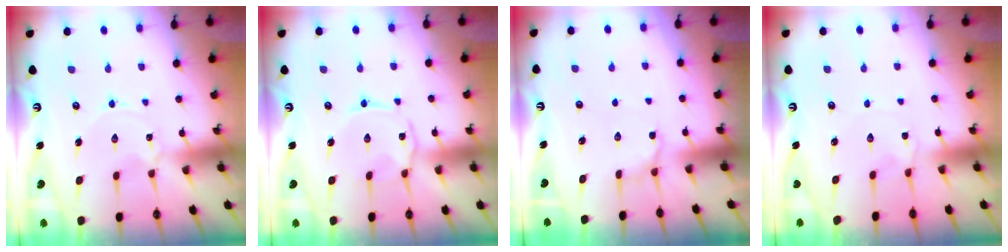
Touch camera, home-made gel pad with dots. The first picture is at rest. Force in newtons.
{"total": 2.1, "press": 2.0, "slide": 0.4}
{"total": 5.6, "press": 5.4, "slide": 1.4}
{"total": 1.8, "press": 1.8, "slide": 0.4}